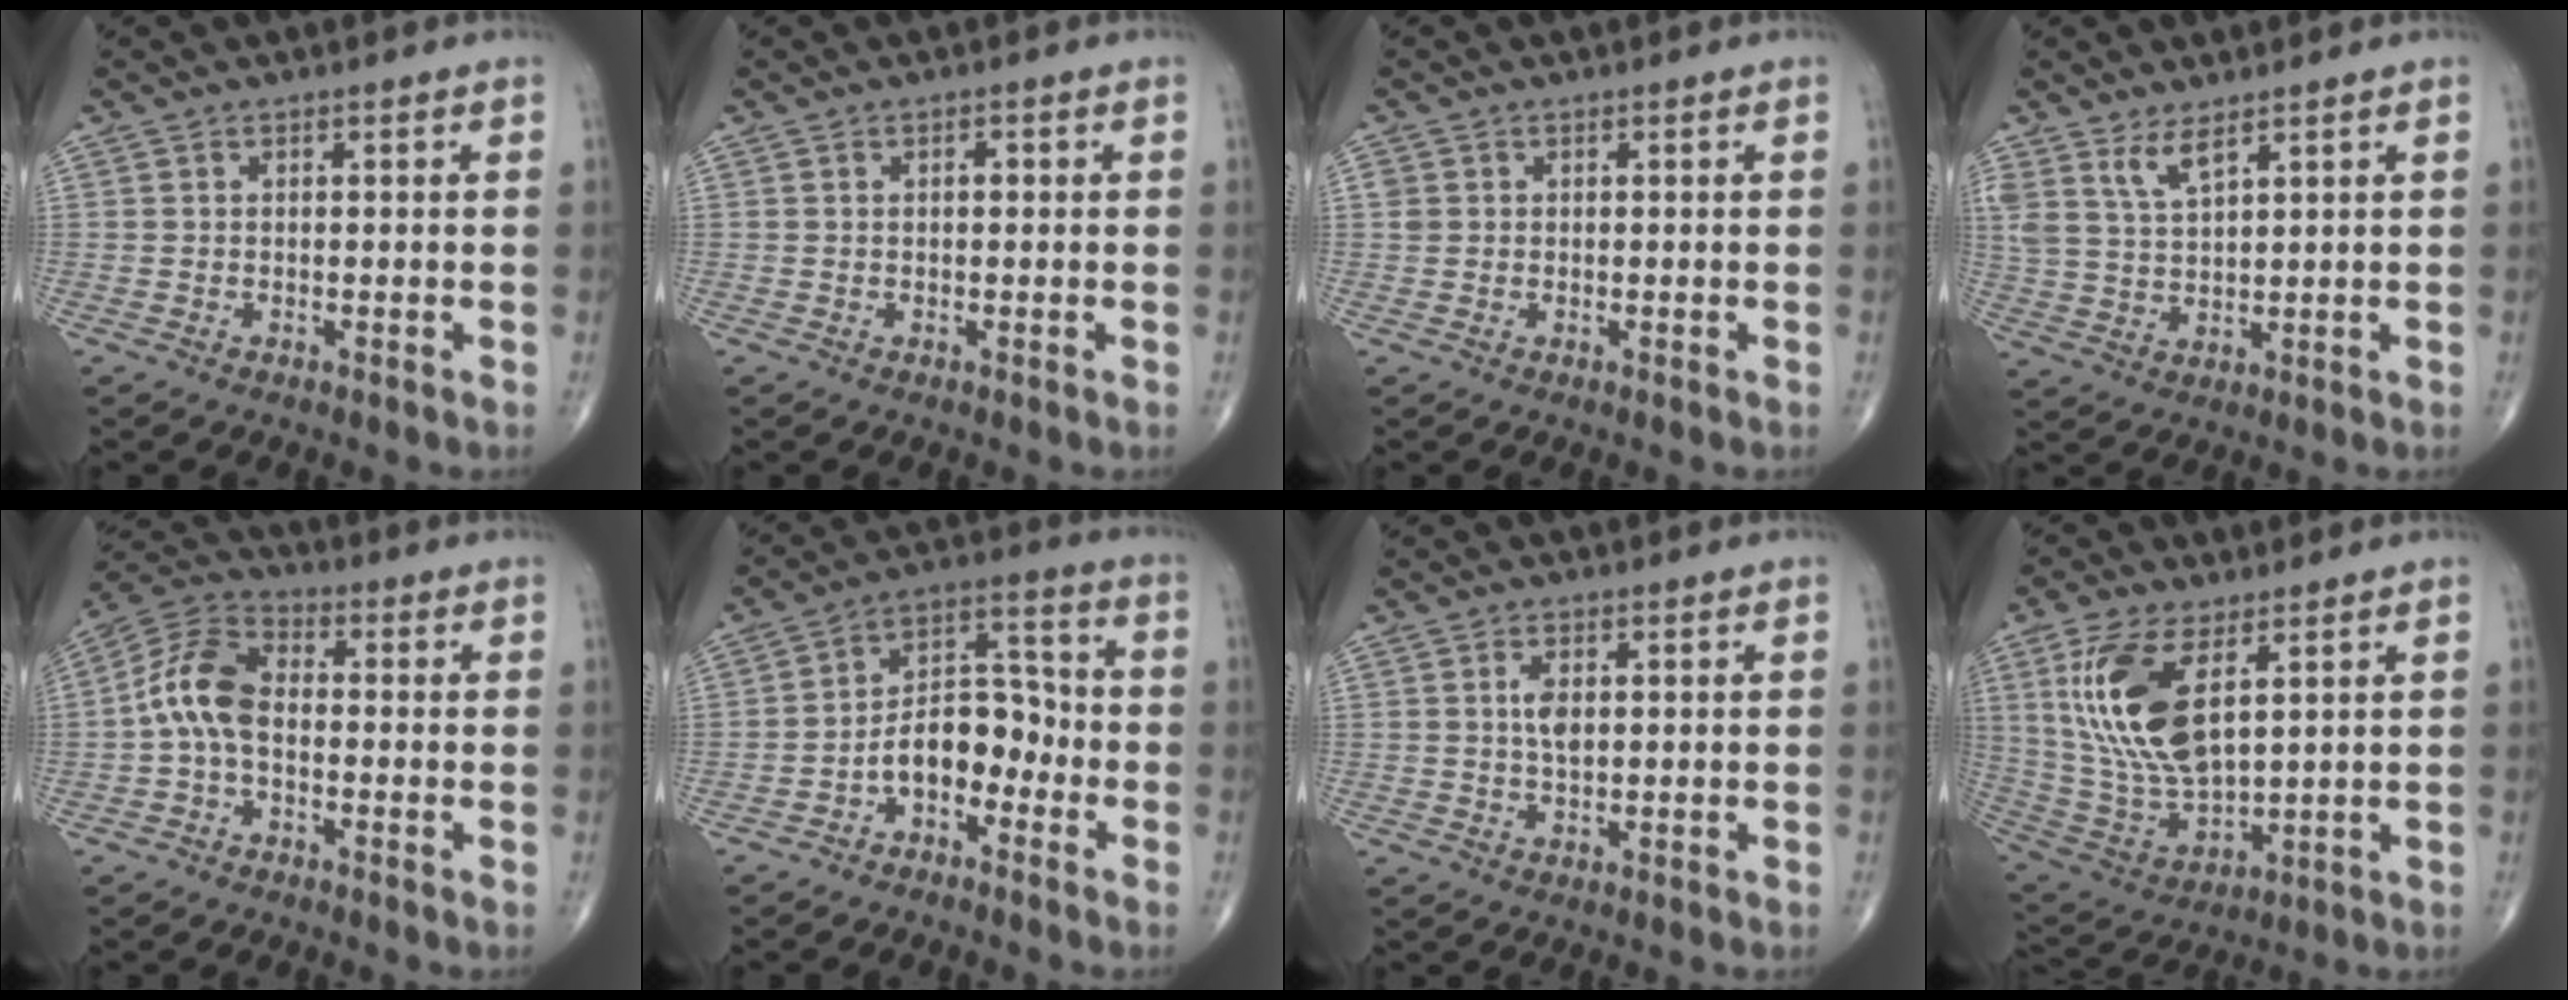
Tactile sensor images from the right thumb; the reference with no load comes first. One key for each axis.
{"total": 1.0, "fx": 0.2, "fy": 0.6, "fz": 0.9, "tx": -0.013, "ty": 0.004, "tz": 0.001}
{"total": 1.5, "fx": 0.3, "fy": 1.3, "fz": 0.5, "tx": -0.003, "ty": 0.001, "tz": 0.006}
{"total": 5.2, "fx": 3.6, "fy": 1.6, "fz": 3.4, "tx": -0.069, "ty": -0.023, "tz": 0.078}
{"total": 9.5, "fx": -1.0, "fy": 5.7, "fz": 7.5, "tx": -0.145, "ty": 0.031, "tz": -0.034}
{"total": 9.8, "fx": -3.8, "fy": 5.9, "fz": 6.8, "tx": -0.086, "ty": 0.056, "tz": -0.074}
{"total": 3.6, "fx": 0.7, "fy": 1.8, "fz": 3.0, "tx": -0.055, "ty": -0.003, "tz": 0.012}
{"total": 16.9, "fx": 5.7, "fy": 7.7, "fz": 13.9, "tx": -0.282, "ty": -0.023, "tz": 0.122}